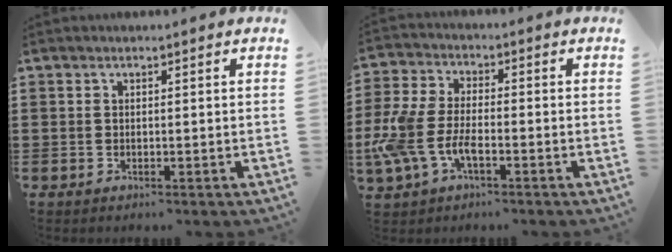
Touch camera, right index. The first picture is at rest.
{"total": 7.3, "force": [-3.3, 3.5, 5.5], "torque": [-0.159, -0.012, -0.074]}